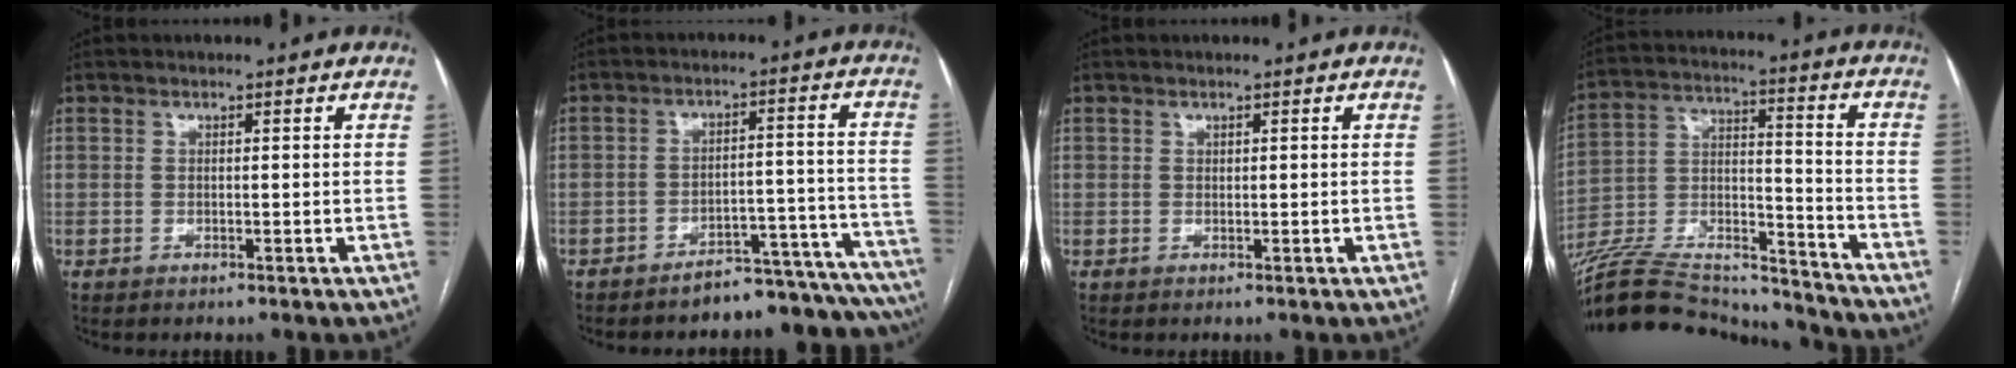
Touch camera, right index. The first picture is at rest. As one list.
[{"total": 15.5, "force": [-14.7, 3.1, 3.8], "torque": [0.010, 0.050, -0.184]}, {"total": 0.0}, {"total": 26.7, "force": [-24.7, 4.9, 8.8], "torque": [-0.190, 0.002, -0.391]}]